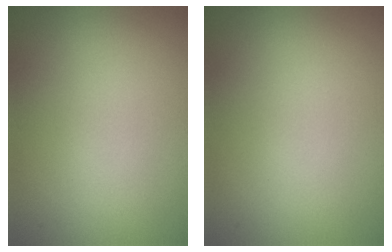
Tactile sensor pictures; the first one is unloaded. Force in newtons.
{"total": 0.0}